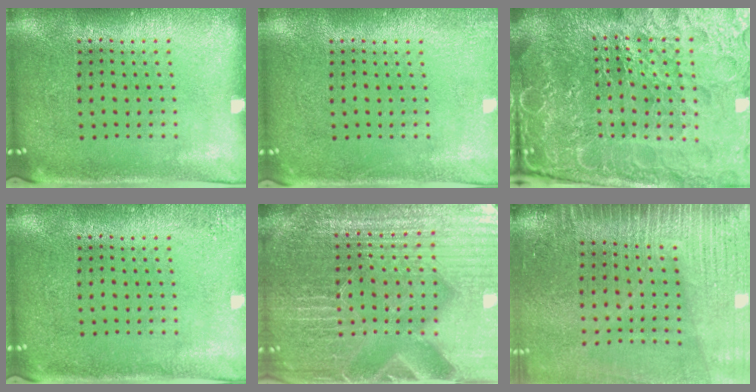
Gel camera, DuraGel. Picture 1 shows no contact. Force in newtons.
{"total": 1.4, "press": 1.4, "slide": 0.2}
{"total": 6.7, "press": 5.9, "slide": 3.1}
{"total": 1.4, "press": 1.4, "slide": 0.2}
{"total": 5.7, "press": 5.2, "slide": 2.3}
{"total": 4.0, "press": 3.4, "slide": 2.1}